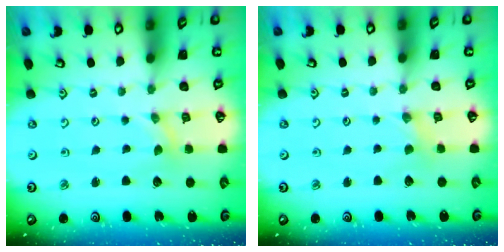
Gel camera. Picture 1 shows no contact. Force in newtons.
{"total": 1.0, "press": 1.0, "slide": 0.2}